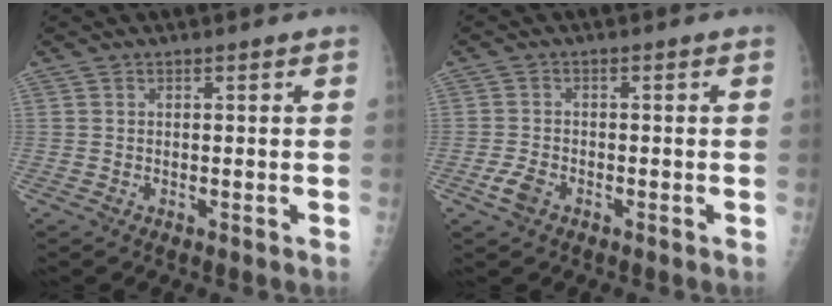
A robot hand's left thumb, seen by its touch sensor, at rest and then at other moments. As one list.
[{"total": 3.1, "force": [-1.6, 1.9, 1.9], "torque": [-0.042, 0.003, -0.030]}]